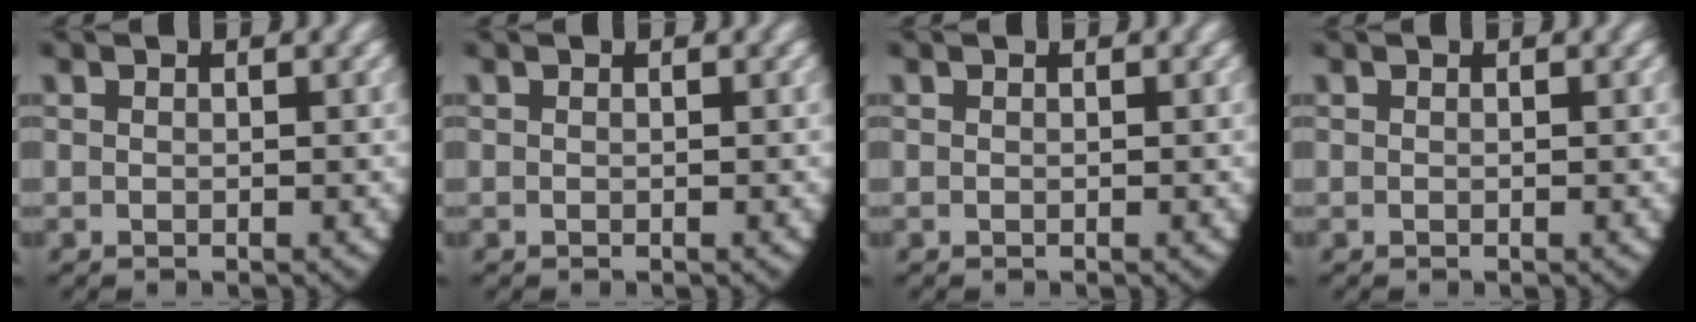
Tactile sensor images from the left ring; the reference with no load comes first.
{"total": 0.0}
{"total": 0.0}
{"total": 0.0}